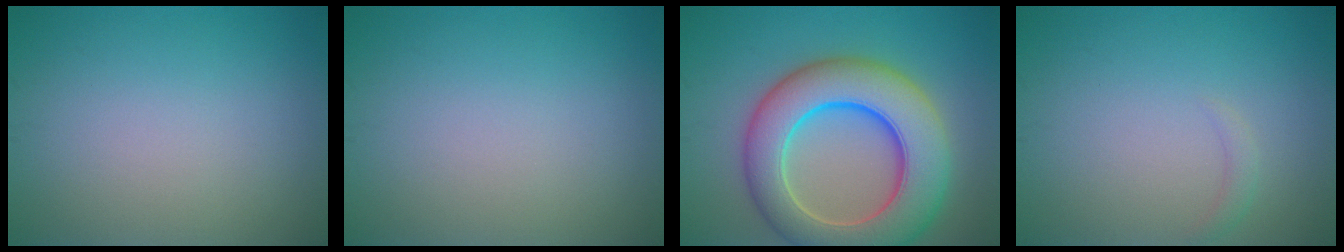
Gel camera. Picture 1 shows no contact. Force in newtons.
{"total": 0.0}
{"total": 11.4, "press": 11.4, "slide": 0.3}
{"total": 0.9, "press": 0.9, "slide": 0.2}